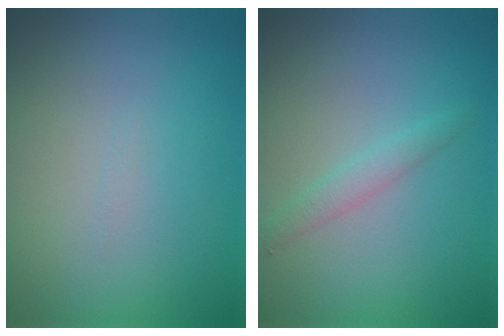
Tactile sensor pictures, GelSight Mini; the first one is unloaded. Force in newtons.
{"total": 1.1, "press": 1.1, "slide": 0.1}